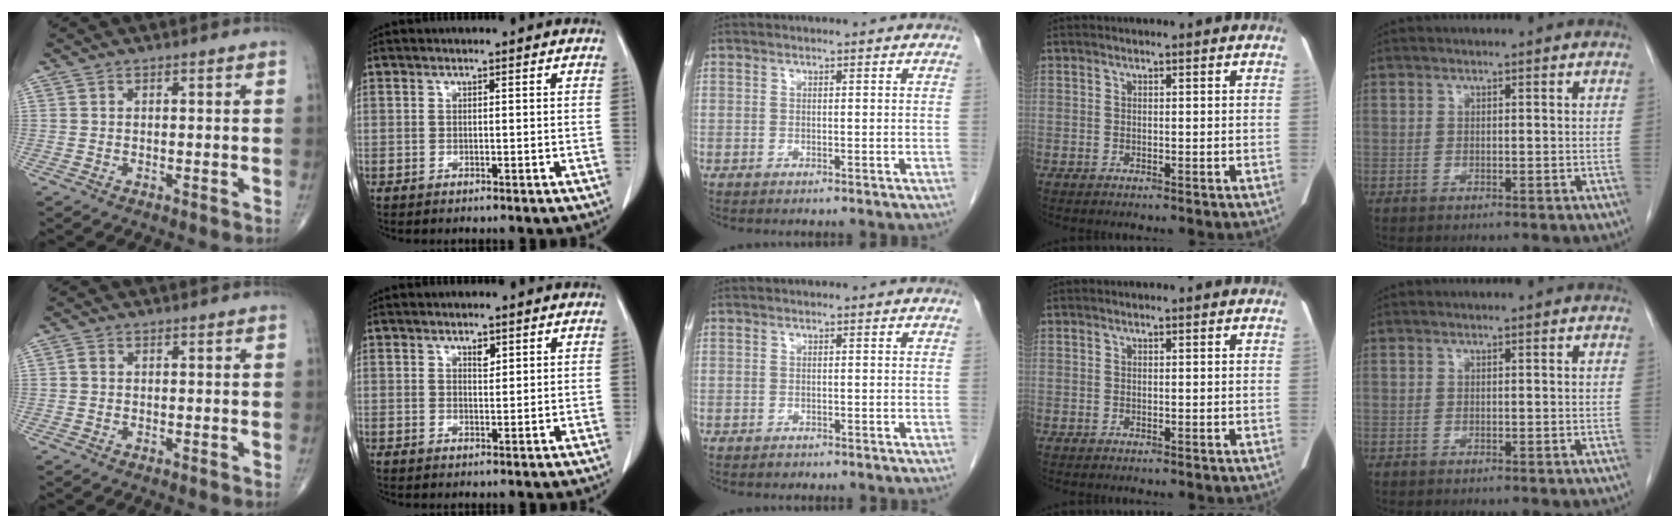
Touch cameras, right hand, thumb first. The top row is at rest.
{"thumb": {"total": 0.9, "force": [0.0, 0.7, 0.5], "torque": [-0.007, 0.001, -0.003]}, "index": {"total": 1.4, "force": [0.8, 0.6, 0.9], "torque": [-0.011, -0.004, 0.013]}, "middle": {"total": 0.6, "force": [-0.5, 0.4, 0.1], "torque": [-0.004, 0.001, -0.007]}}